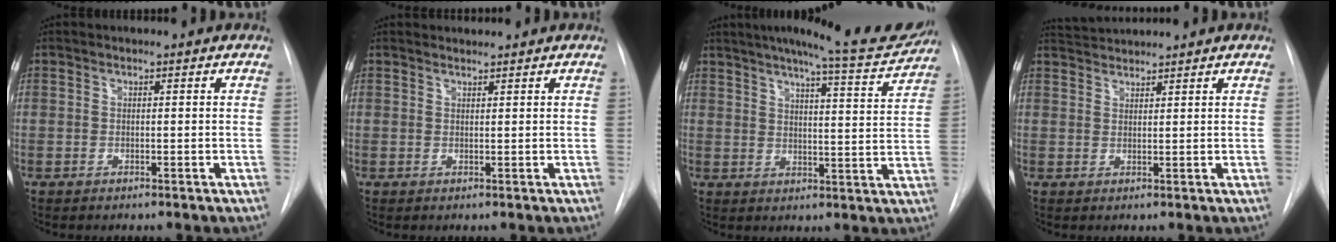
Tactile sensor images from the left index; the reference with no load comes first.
{"total": 1.0, "force": [1.0, -0.1, -0.2], "torque": [-0.005, 0.005, 0.021]}
{"total": 15.2, "force": [13.9, 0.7, 6.3], "torque": [-0.091, -0.032, 0.173]}
{"total": 3.0, "force": [3.0, -0.5, -0.1], "torque": [-0.006, 0.016, 0.061]}